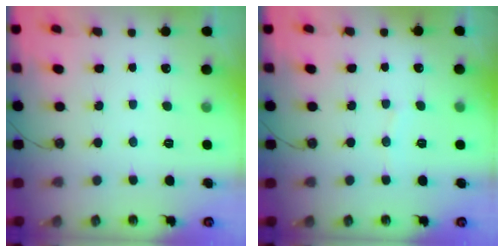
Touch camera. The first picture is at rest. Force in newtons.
{"total": 3.5, "press": 3.5, "slide": 0.4}